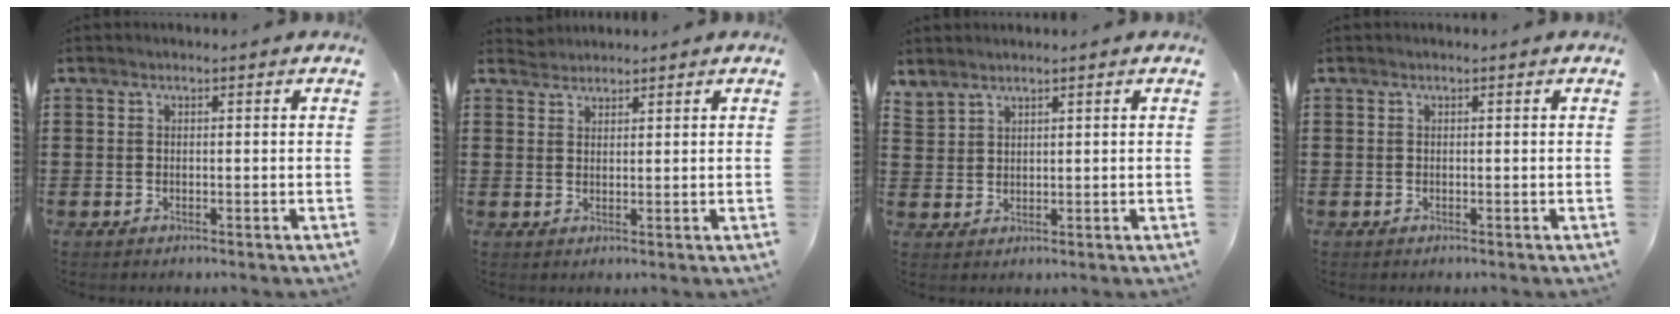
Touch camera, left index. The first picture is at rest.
{"total": 1.6, "force": [1.6, 0.3, -0.3], "torque": [0.001, 0.003, 0.032]}
{"total": 1.8, "force": [1.8, 0.3, 0.0], "torque": [-0.003, 0.001, 0.036]}
{"total": 0.0}